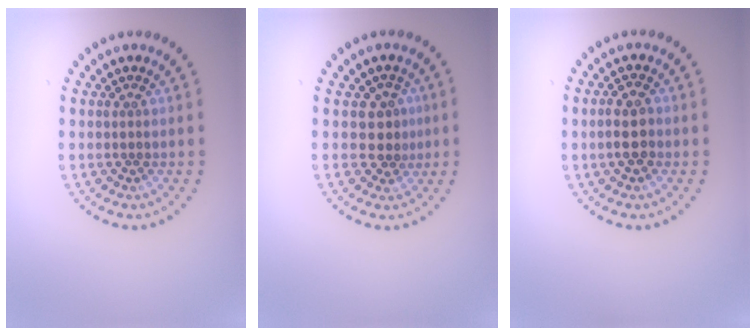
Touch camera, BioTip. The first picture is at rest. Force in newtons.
{"total": 2.4, "press": 2.1, "slide": 1.1}
{"total": 2.6, "press": 2.5, "slide": 0.6}